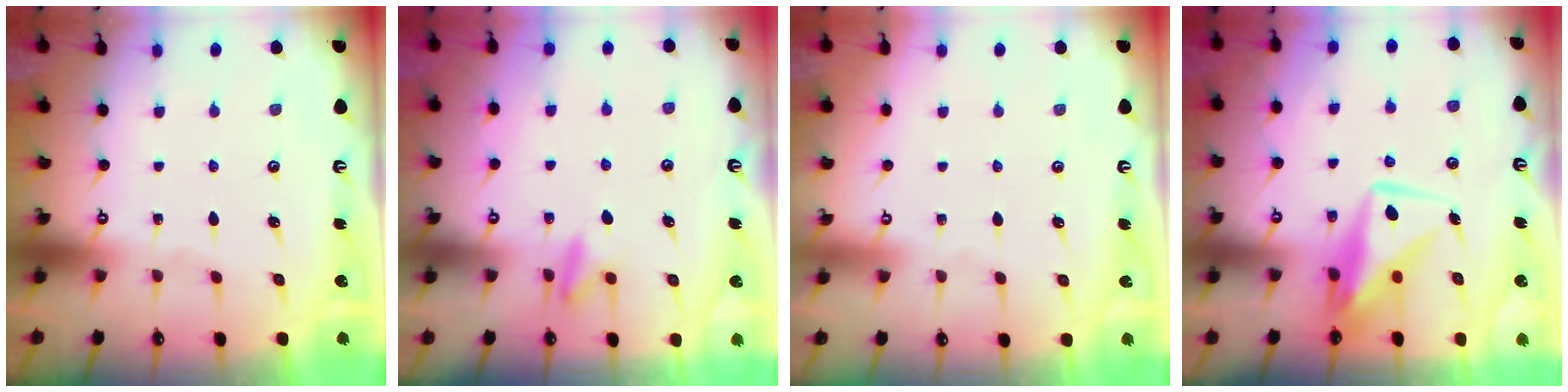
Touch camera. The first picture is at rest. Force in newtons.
{"total": 8.3, "press": 8.2, "slide": 1.2}
{"total": 3.9, "press": 3.9, "slide": 0.1}
{"total": 10.6, "press": 10.5, "slide": 0.8}